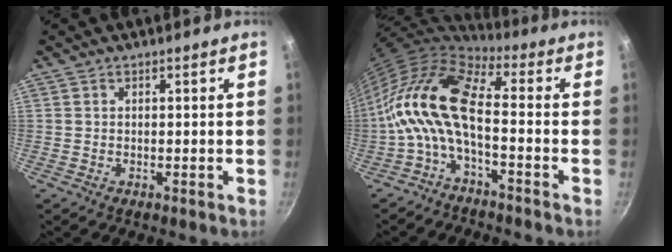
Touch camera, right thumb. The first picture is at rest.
{"total": 13.1, "force": [-2.2, 5.4, 11.7], "torque": [-0.240, 0.033, -0.057]}